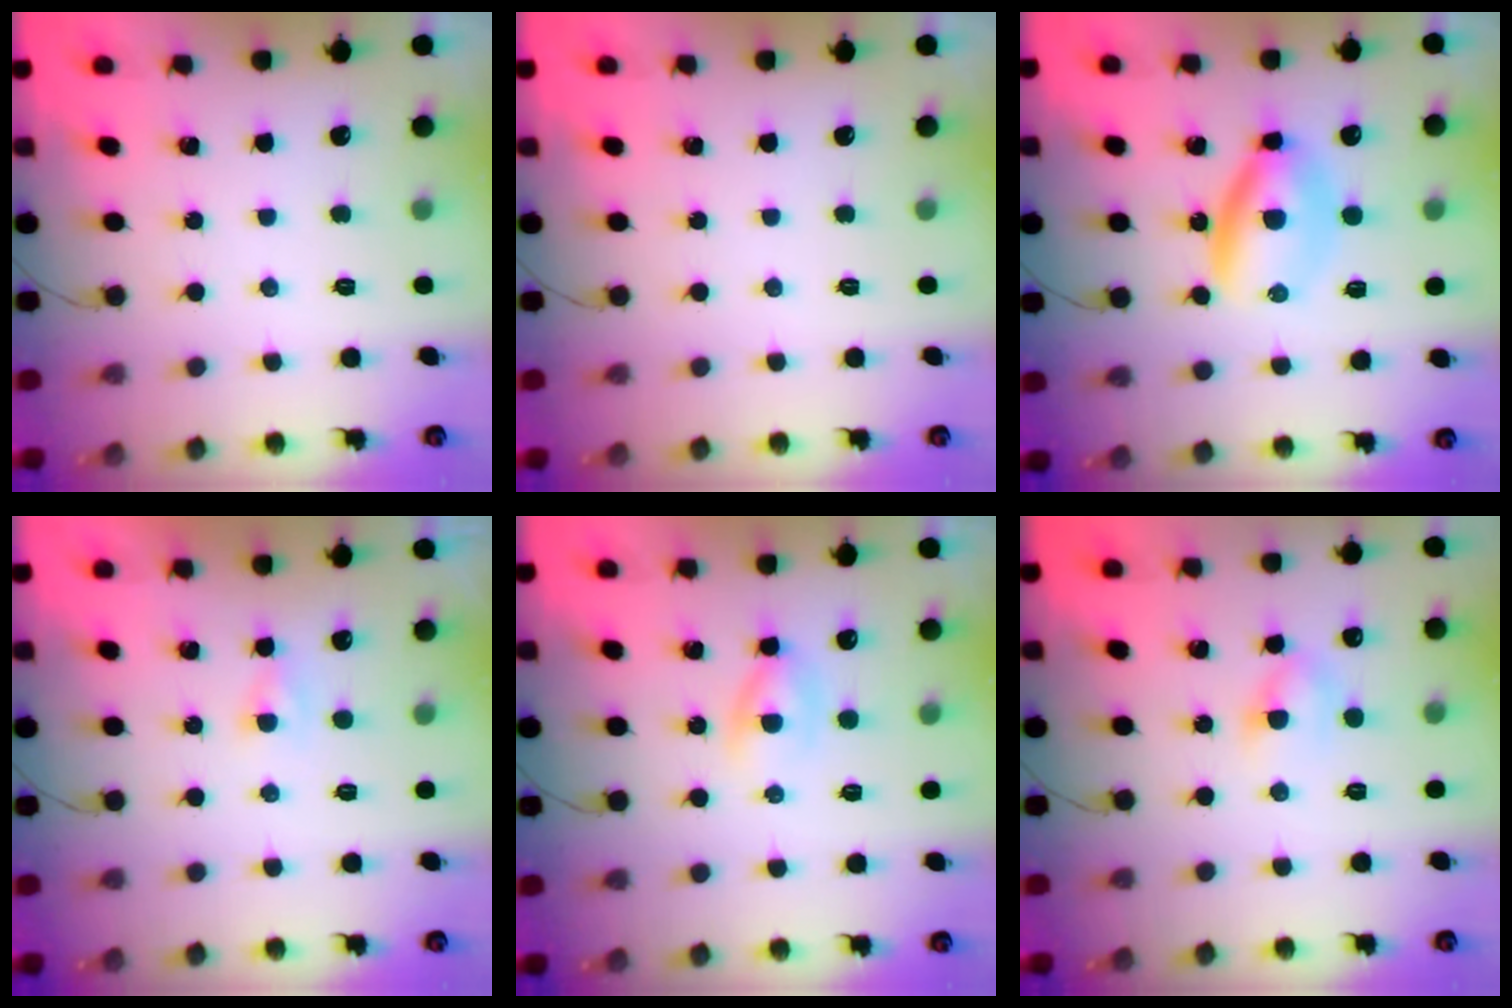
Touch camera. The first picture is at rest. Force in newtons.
{"total": 0.0}
{"total": 6.3, "press": 6.2, "slide": 1.3}
{"total": 0.9, "press": 0.7, "slide": 0.6}
{"total": 2.6, "press": 2.4, "slide": 1.0}
{"total": 5.0, "press": 4.8, "slide": 1.3}